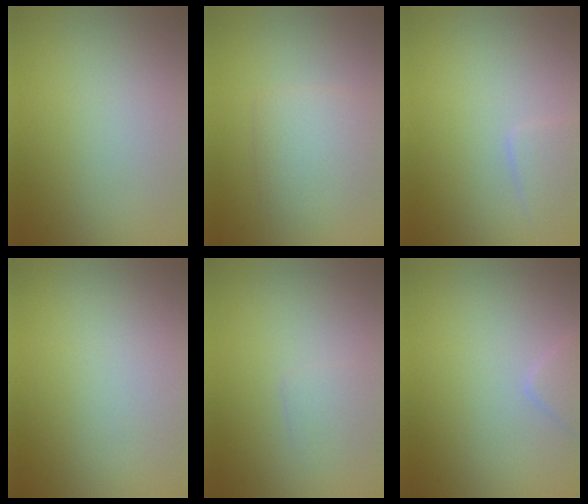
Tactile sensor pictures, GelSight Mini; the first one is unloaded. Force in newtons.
{"total": 2.9, "press": 2.9, "slide": 0.1}
{"total": 1.7, "press": 1.7, "slide": 0.1}
{"total": 0.0}
{"total": 1.1, "press": 1.1, "slide": 0.0}
{"total": 1.5, "press": 1.5, "slide": 0.1}